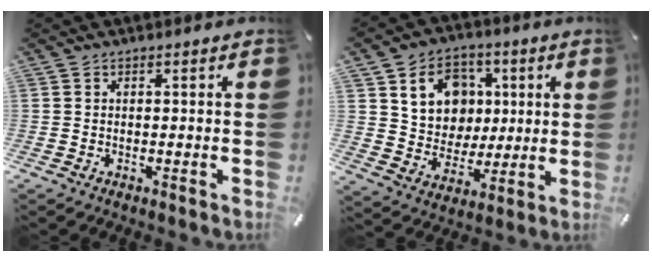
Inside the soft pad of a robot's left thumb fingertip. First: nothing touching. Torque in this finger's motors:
{"motor_torque": [0.88, 0.86, 0.48, 0.23, 0.09]}